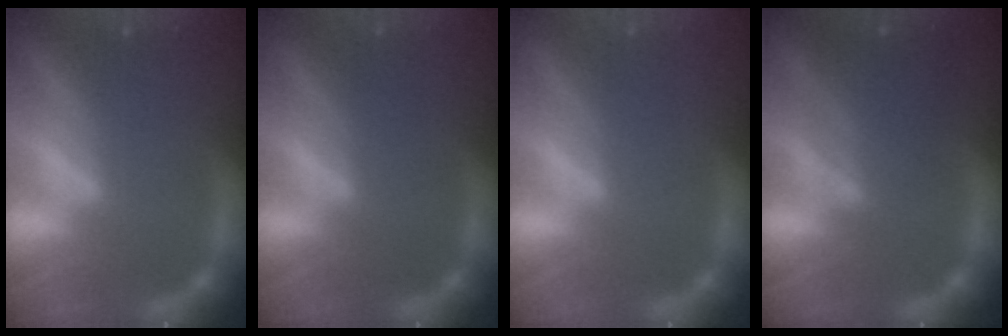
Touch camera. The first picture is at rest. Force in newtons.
{"total": 0.0}
{"total": 0.0}
{"total": 4.5}